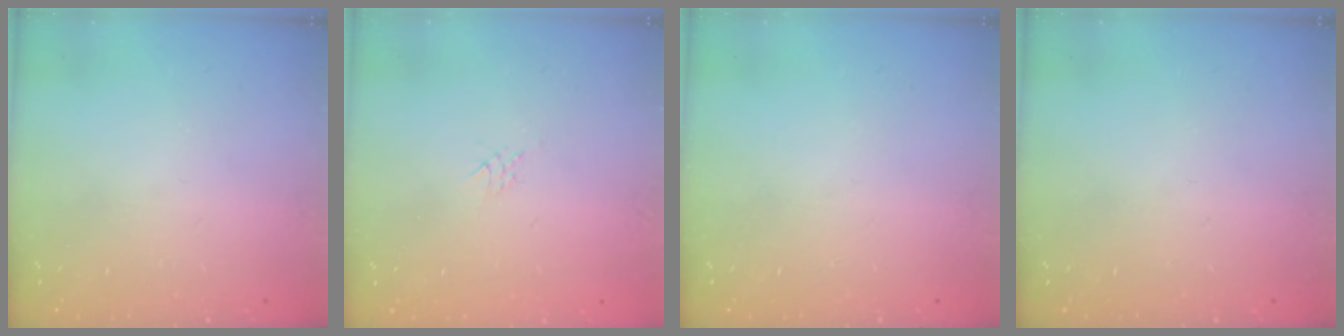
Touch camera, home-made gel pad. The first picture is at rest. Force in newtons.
{"total": 2.2, "press": 2.2, "slide": 0.4}
{"total": 0.0}
{"total": 0.0}